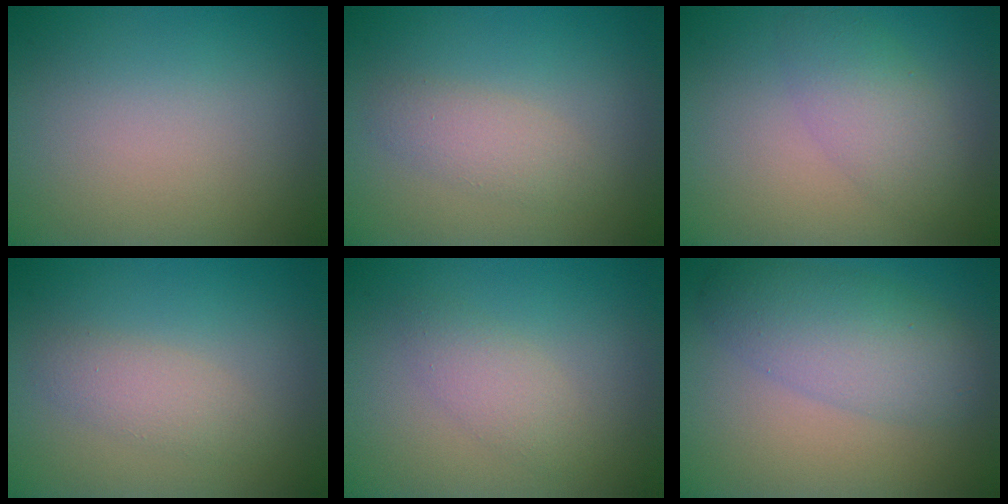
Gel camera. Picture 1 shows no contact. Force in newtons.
{"total": 2.1, "press": 2.1, "slide": 0.1}
{"total": 3.3, "press": 3.3, "slide": 0.2}
{"total": 2.1, "press": 2.1, "slide": 0.1}
{"total": 2.0, "press": 2.0, "slide": 0.0}
{"total": 5.0, "press": 5.0, "slide": 0.1}